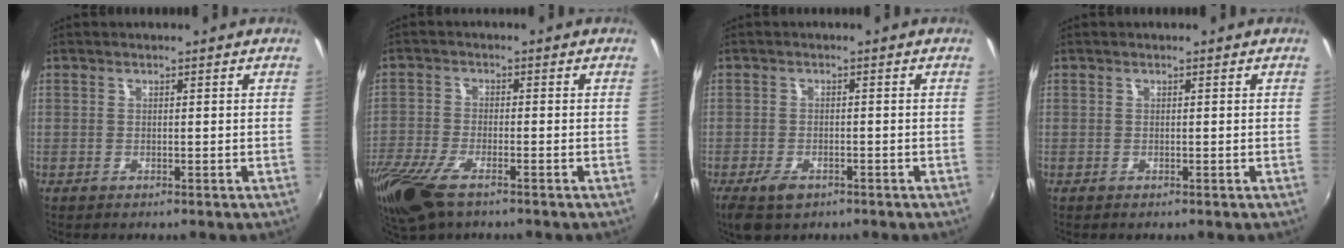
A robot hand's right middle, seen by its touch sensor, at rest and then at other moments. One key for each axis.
{"total": 11.4, "fx": -7.5, "fy": 4.1, "fz": 7.6, "tx": -0.183, "ty": -0.041, "tz": -0.148}
{"total": 5.3, "fx": -3.4, "fy": 2.7, "fz": 3.1, "tx": -0.078, "ty": -0.018, "tz": -0.059}
{"total": 0.0}